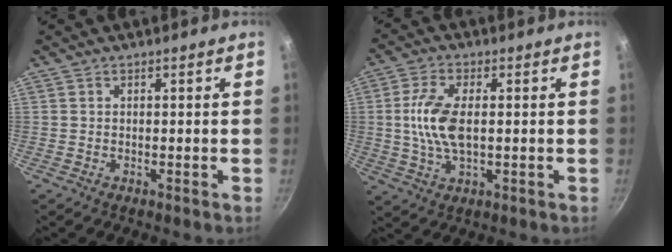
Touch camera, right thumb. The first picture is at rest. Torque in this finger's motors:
{"motor_torque": [1.42, 1.26, 1.04, -0.40, 0.19]}